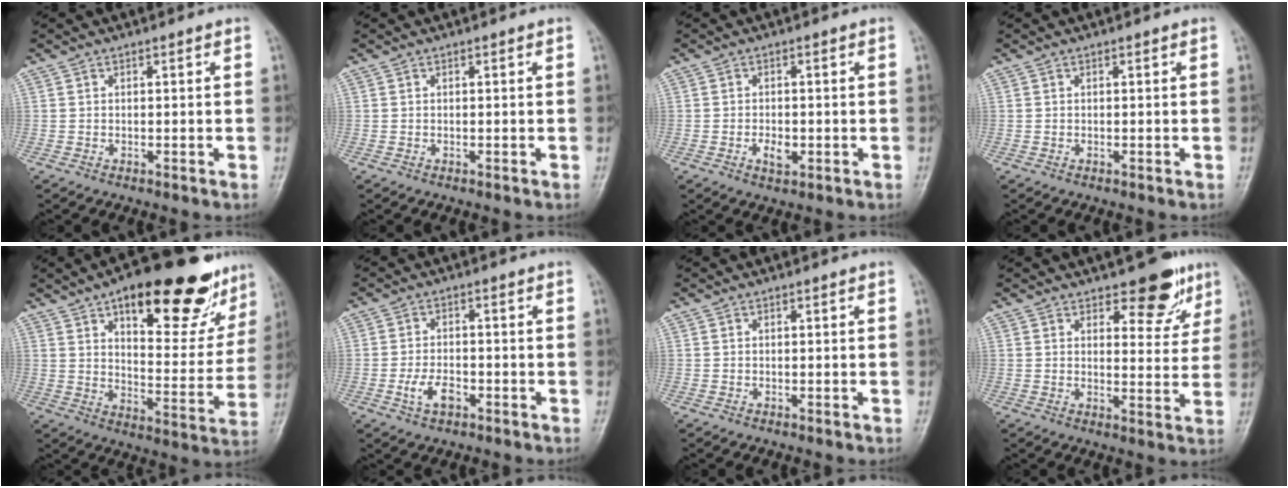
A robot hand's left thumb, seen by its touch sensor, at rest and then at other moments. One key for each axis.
{"total": 0.0}
{"total": 2.8, "fx": -0.8, "fy": 1.7, "fz": 2.2, "tx": -0.035, "ty": 0.001, "tz": -0.013}
{"total": 0.0}
{"total": 24.4, "fx": 14.9, "fy": 9.6, "fz": 16.7, "tx": -0.176, "ty": -0.044, "tz": 0.213}
{"total": 4.5, "fx": -1.9, "fy": 2.5, "fz": 3.2, "tx": -0.061, "ty": 0.010, "tz": -0.035}
{"total": 0.0}
{"total": 8.3, "fx": 5.5, "fy": 4.0, "fz": 4.8, "tx": -0.025, "ty": -0.032, "tz": 0.073}